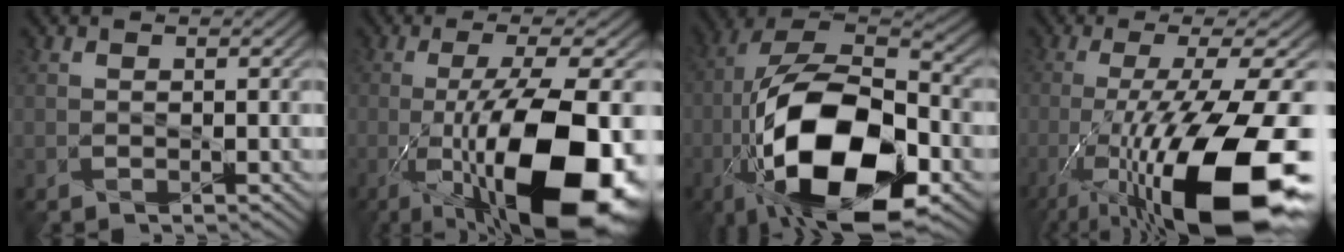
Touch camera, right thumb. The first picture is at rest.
{"total": 16.5, "force": [-5.7, 5.1, 14.6], "torque": [-0.239, -0.001, -0.094]}
{"total": 19.6, "force": [-7.3, 9.3, 15.6], "torque": [-0.309, -0.011, -0.134]}
{"total": 18.5, "force": [-8.1, 4.7, 16.0], "torque": [-0.265, -0.009, -0.144]}